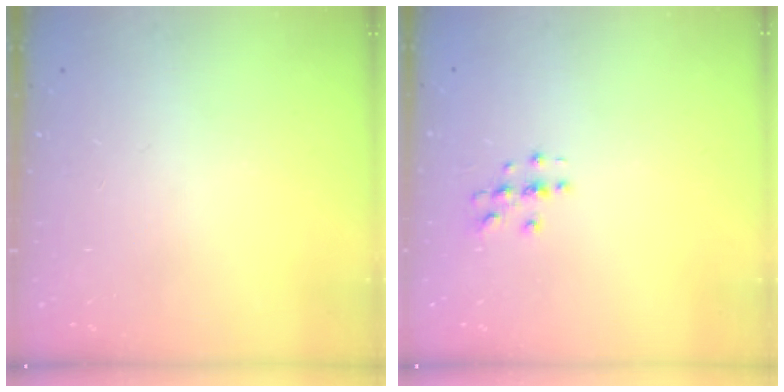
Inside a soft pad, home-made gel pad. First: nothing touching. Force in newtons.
{"total": 2.7, "press": 2.7, "slide": 0.3}